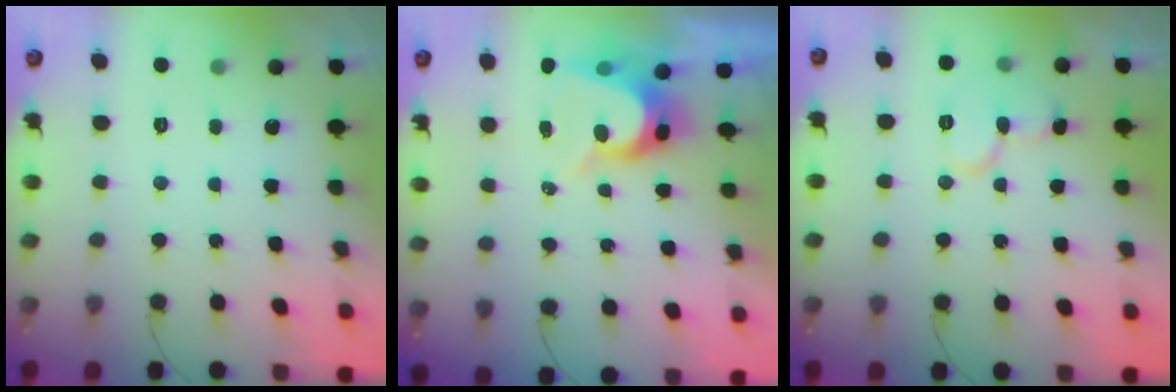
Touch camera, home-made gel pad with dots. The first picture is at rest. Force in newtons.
{"total": 7.5, "press": 7.5, "slide": 0.5}
{"total": 9.5, "press": 9.5, "slide": 0.7}